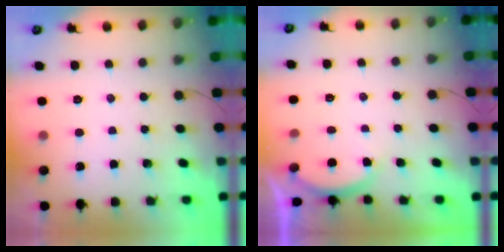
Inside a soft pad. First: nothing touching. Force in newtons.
{"total": 2.6, "press": 2.5, "slide": 0.7}